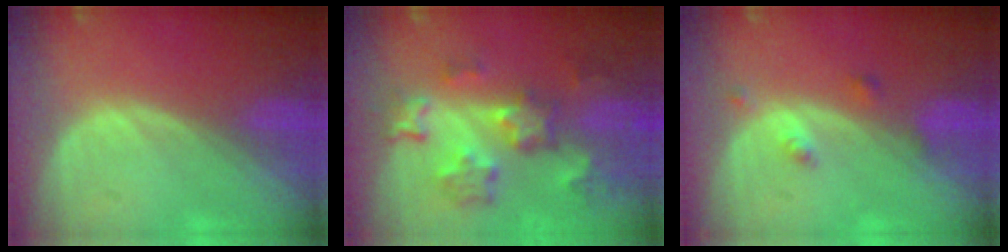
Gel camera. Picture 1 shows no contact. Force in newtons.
{"total": 9.2, "press": 8.1, "slide": 4.4}
{"total": 2.1, "press": 2.1, "slide": 0.2}